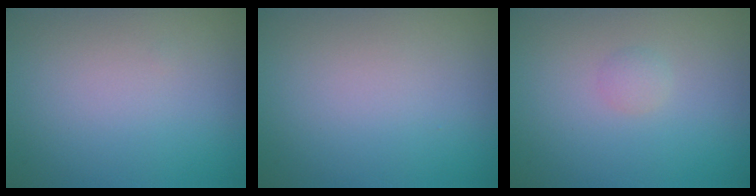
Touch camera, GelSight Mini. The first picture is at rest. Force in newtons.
{"total": 0.0}
{"total": 0.9, "press": 0.9, "slide": 0.0}